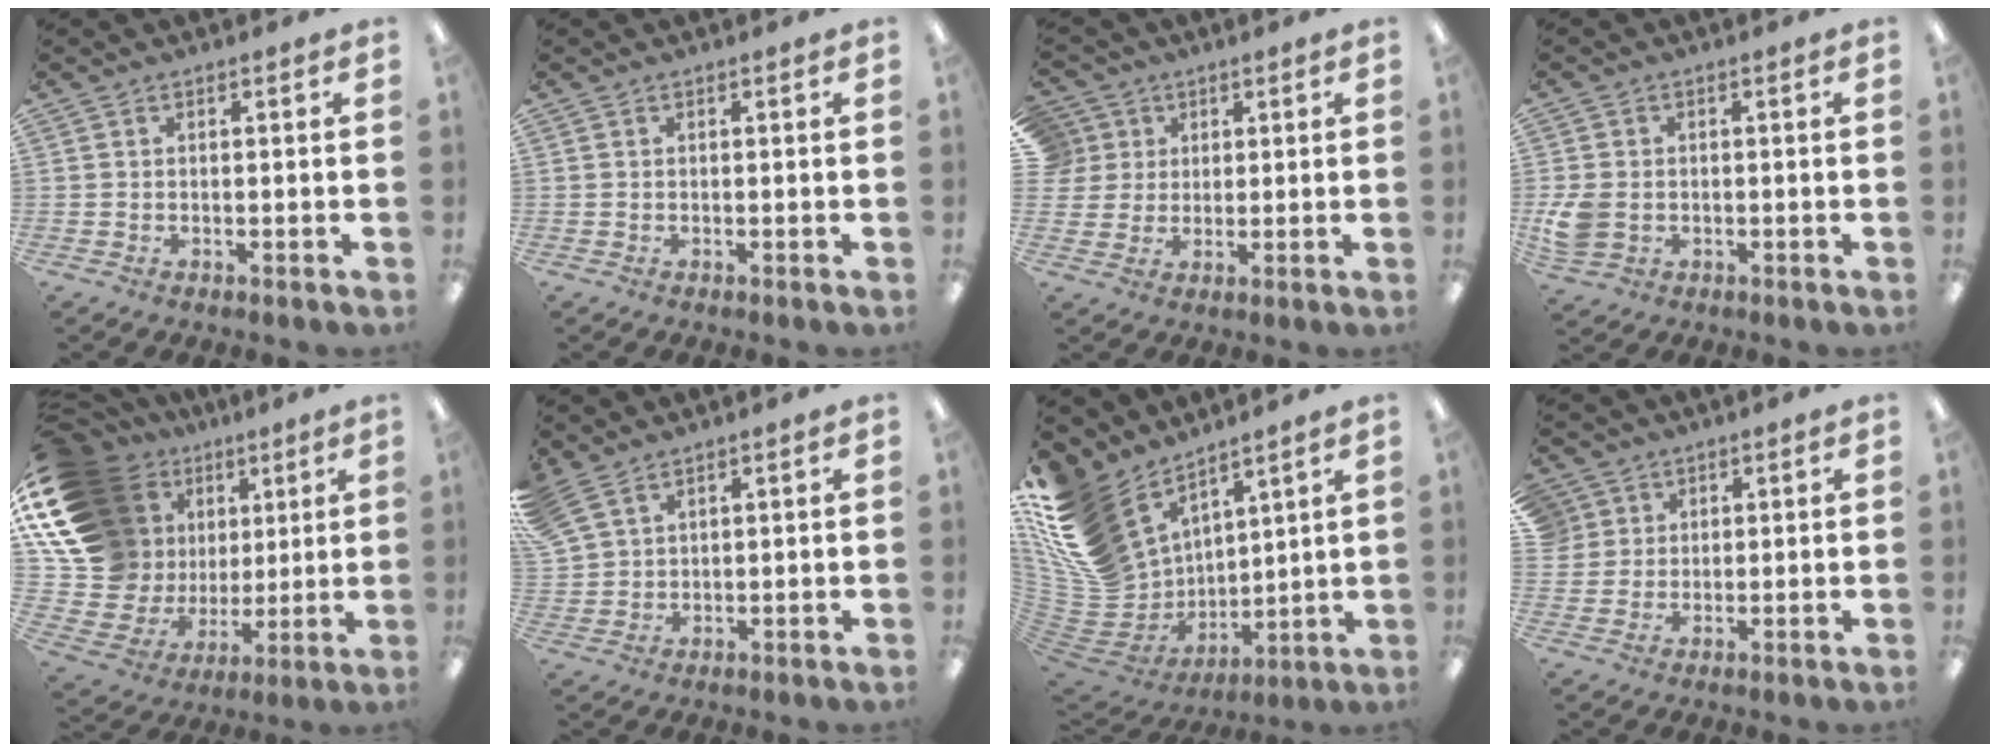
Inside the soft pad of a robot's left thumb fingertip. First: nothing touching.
{"total": 0.0}
{"total": 6.3, "force": [2.3, 5.9, 0.5], "torque": [-0.021, -0.001, 0.046]}
{"total": 6.2, "force": [-0.9, 5.0, 3.6], "torque": [-0.078, 0.002, -0.015]}
{"total": 23.2, "force": [10.3, 17.5, 11.3], "torque": [-0.226, -0.077, 0.234]}
{"total": 6.6, "force": [5.0, 3.4, 2.4], "torque": [-0.064, -0.010, 0.101]}
{"total": 19.2, "force": [10.9, 12.6, 9.6], "torque": [-0.232, -0.075, 0.212]}
{"total": 4.9, "force": [2.5, 4.3, 0.0], "torque": [-0.005, -0.003, 0.045]}